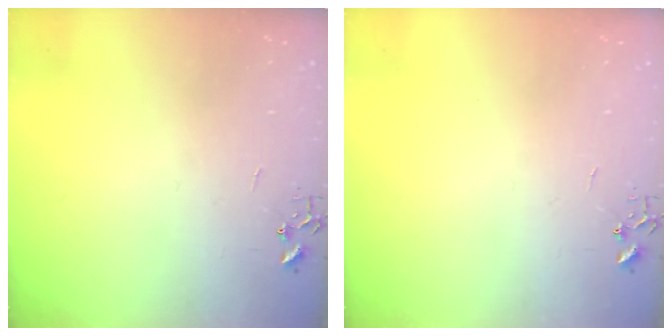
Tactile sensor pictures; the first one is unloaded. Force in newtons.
{"total": 0.0}